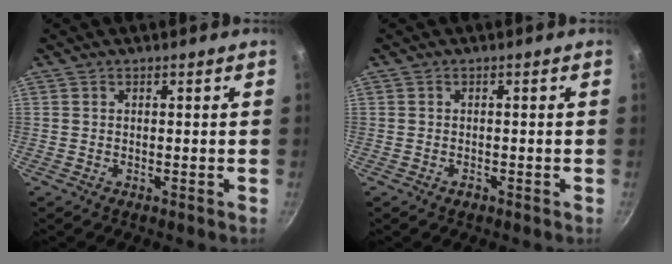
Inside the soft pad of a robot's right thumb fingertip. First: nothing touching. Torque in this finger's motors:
{"motor_torque": [-0.23, -0.04, -0.12, 0.43, 0.03]}